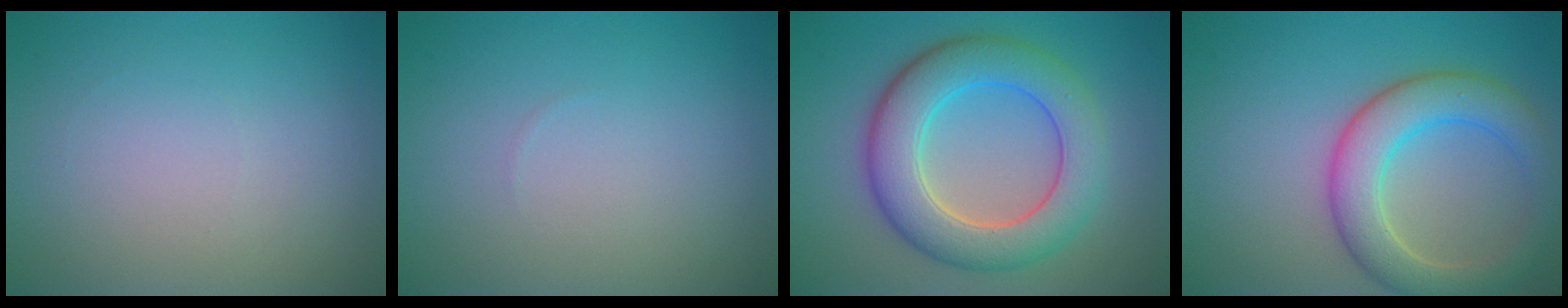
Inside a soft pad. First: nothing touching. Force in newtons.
{"total": 0.0}
{"total": 7.9, "press": 7.8, "slide": 0.3}
{"total": 6.0, "press": 6.0, "slide": 0.6}